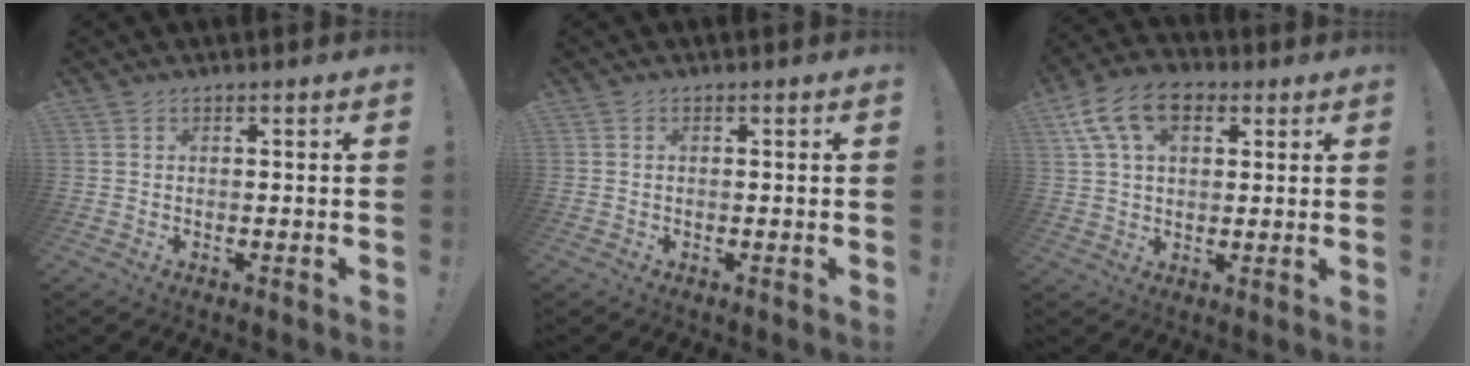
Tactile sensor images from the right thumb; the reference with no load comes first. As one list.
[{"total": 0.0}, {"total": 13.6, "force": [5.4, 8.5, 9.1], "torque": [-0.155, -0.007, 0.101]}]